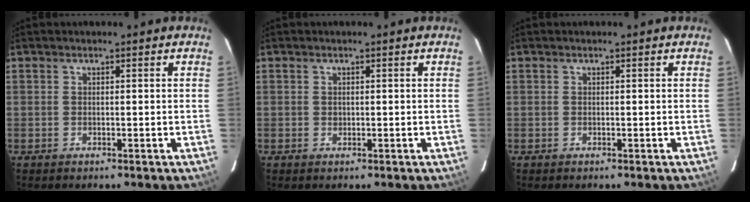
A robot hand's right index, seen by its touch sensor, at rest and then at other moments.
{"total": 0.6, "force": [0.1, 0.6, 0.1], "torque": [0.001, 0.002, 0.002]}
{"total": 0.0}